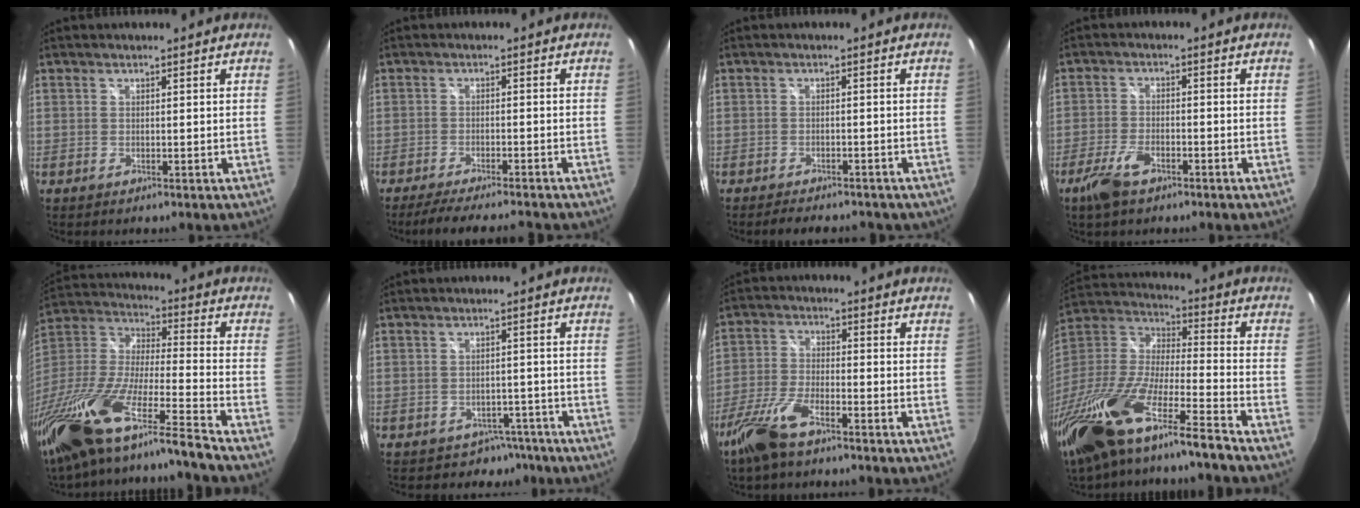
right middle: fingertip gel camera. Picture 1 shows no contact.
{"total": 9.5, "force": [-8.5, 0.4, 4.3], "torque": [-0.095, -0.013, -0.131]}
{"total": 8.4, "force": [-6.9, 2.8, 3.7], "torque": [-0.074, -0.012, -0.090]}
{"total": 6.3, "force": [-4.2, 2.5, 4.0], "torque": [-0.101, -0.008, -0.080]}
{"total": 27.3, "force": [-19.7, 1.5, 18.8], "torque": [-0.334, -0.067, -0.358]}
{"total": 4.5, "force": [-3.3, 3.1, -0.1], "torque": [0.006, 0.024, -0.041]}
{"total": 9.3, "force": [-6.5, 2.6, 6.1], "torque": [-0.142, -0.010, -0.130]}
{"total": 25.5, "force": [-18.0, 3.3, 17.8], "torque": [-0.346, -0.055, -0.334]}